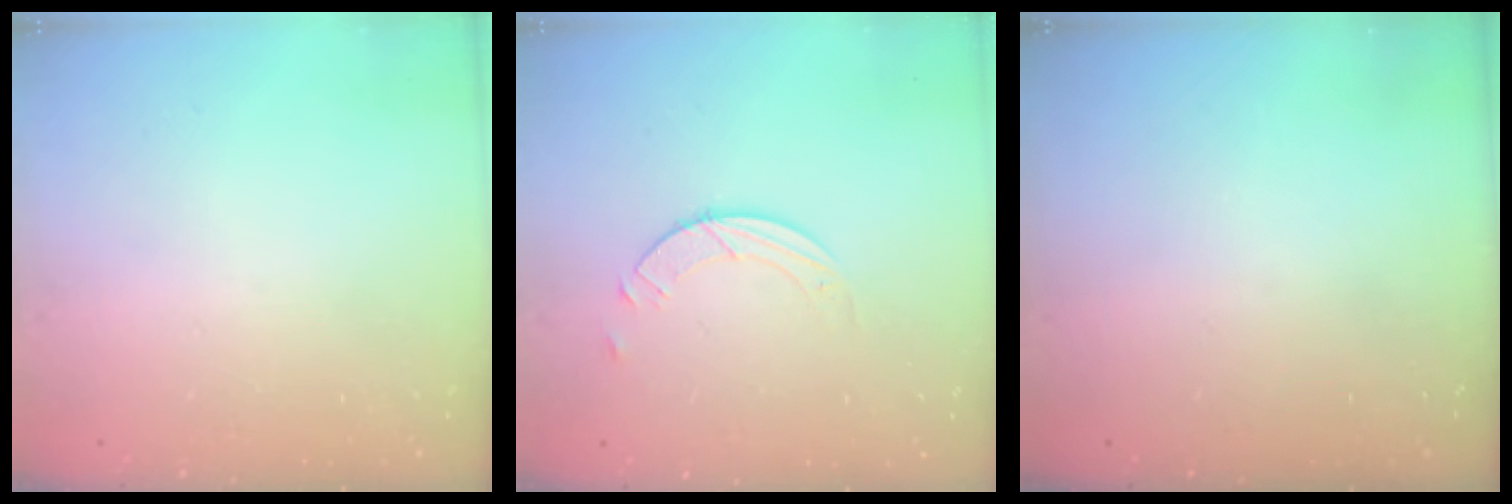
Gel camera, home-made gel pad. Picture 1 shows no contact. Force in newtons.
{"total": 3.7, "press": 3.7, "slide": 0.4}
{"total": 0.0}